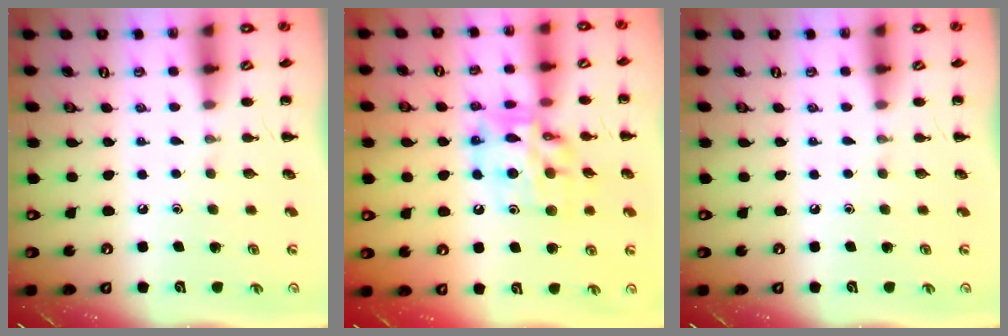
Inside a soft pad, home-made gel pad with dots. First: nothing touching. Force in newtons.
{"total": 14.6, "press": 14.3, "slide": 3.2}
{"total": 0.0}